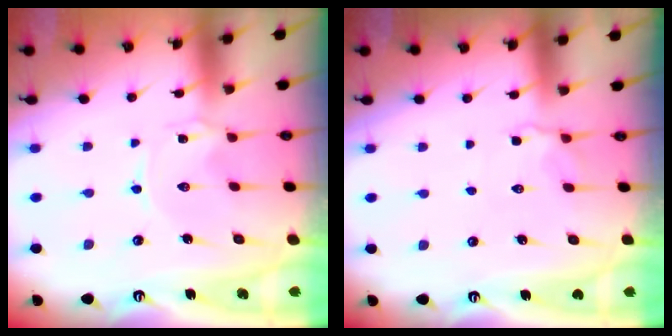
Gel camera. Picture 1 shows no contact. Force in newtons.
{"total": 3.4, "press": 3.1, "slide": 1.5}